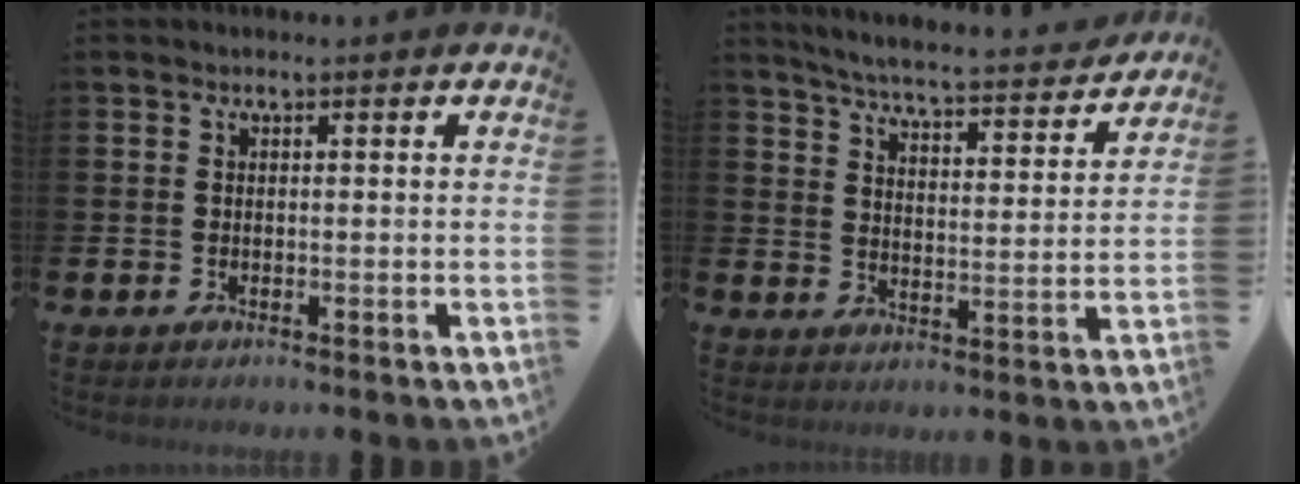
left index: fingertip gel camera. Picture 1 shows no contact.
{"total": 5.8, "force": [5.5, 0.3, 1.7], "torque": [-0.051, -0.045, 0.091]}